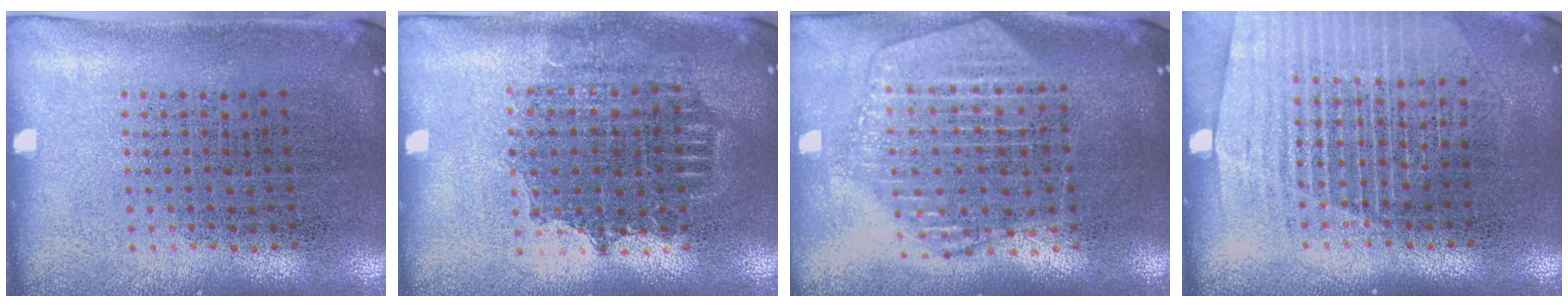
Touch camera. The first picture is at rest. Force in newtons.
{"total": 1.4, "press": 1.2, "slide": 0.7}
{"total": 2.1, "press": 1.9, "slide": 0.9}
{"total": 1.4, "press": 1.3, "slide": 0.5}